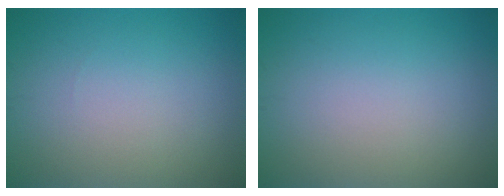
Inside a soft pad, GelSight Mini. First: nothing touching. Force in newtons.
{"total": 0.0}